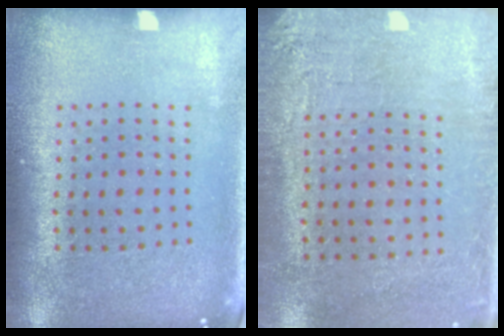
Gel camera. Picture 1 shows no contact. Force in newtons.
{"total": 2.7, "press": 2.3, "slide": 1.3}